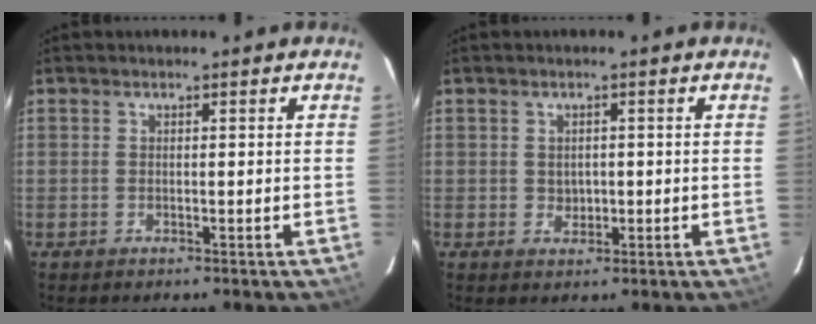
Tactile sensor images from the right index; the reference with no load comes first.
{"total": 2.2, "force": [0.0, 2.0, 0.7], "torque": [-0.009, 0.001, 0.004]}